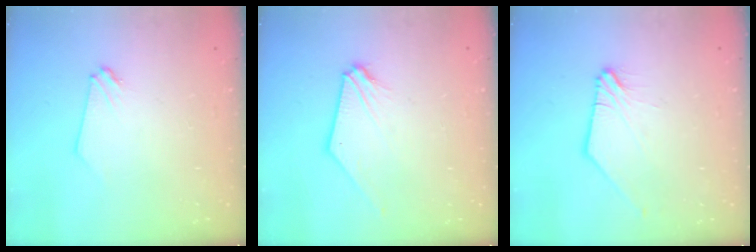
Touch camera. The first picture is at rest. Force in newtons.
{"total": 2.1, "press": 2.1, "slide": 0.6}
{"total": 1.0, "press": 1.0, "slide": 0.2}